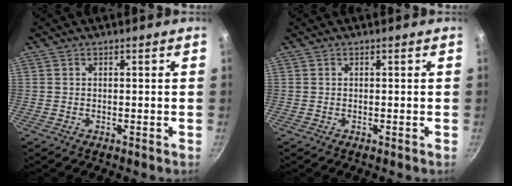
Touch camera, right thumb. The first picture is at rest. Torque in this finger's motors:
{"motor_torque": [0.09, -0.39, 0.35, 0.20, 0.02]}